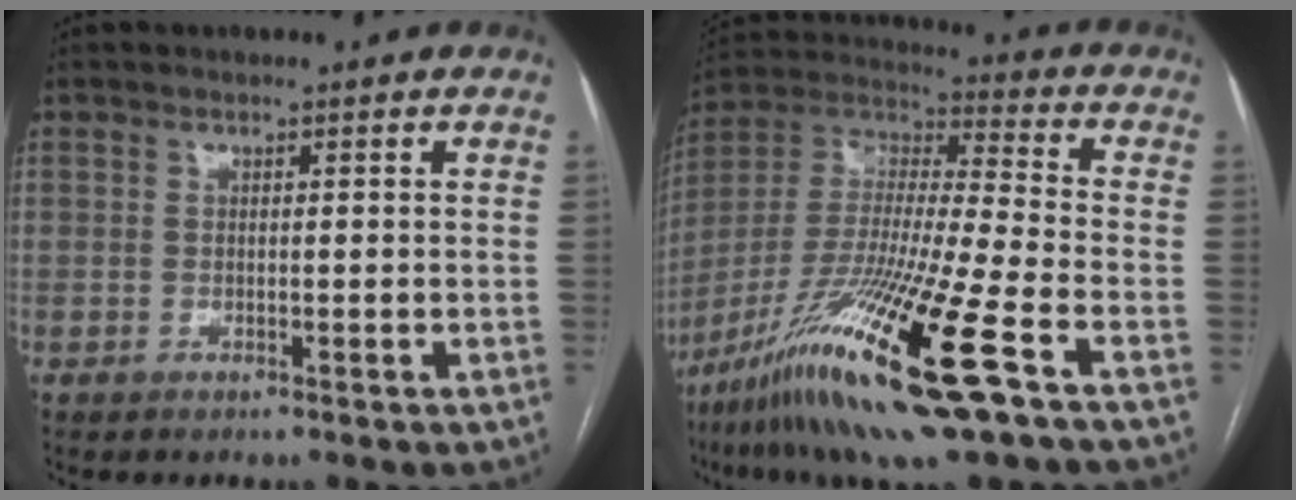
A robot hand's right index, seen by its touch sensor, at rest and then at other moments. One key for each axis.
{"total": 23.5, "fx": -12.4, "fy": 1.1, "fz": 19.9, "tx": -0.395, "ty": -0.050, "tz": -0.231}